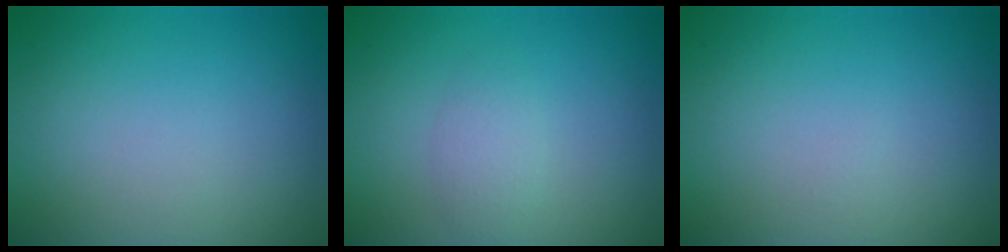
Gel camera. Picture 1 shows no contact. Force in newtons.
{"total": 1.7, "press": 1.7, "slide": 0.0}
{"total": 0.0}